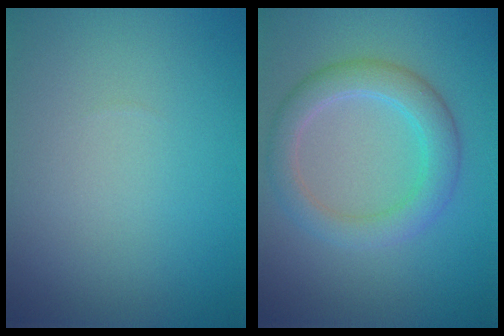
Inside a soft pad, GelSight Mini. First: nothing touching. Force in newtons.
{"total": 3.8, "press": 3.8, "slide": 0.2}